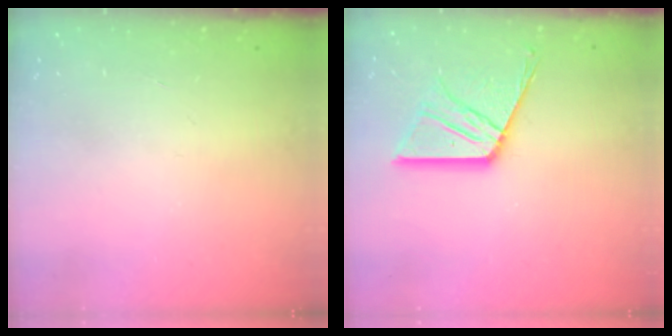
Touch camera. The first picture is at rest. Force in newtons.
{"total": 14.7, "press": 14.7, "slide": 1.4}